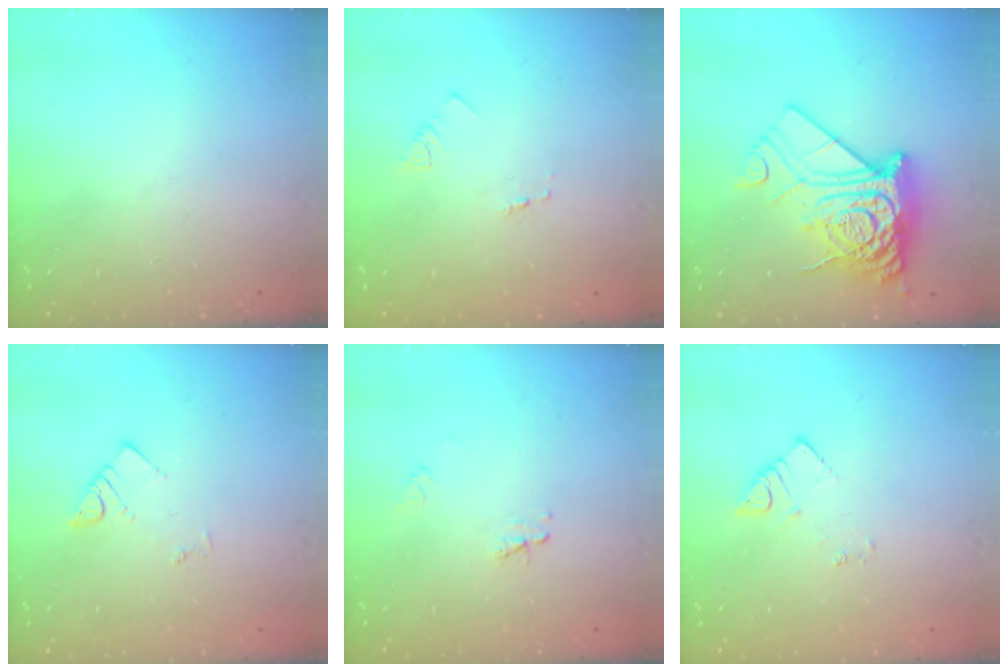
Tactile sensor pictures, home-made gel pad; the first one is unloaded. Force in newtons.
{"total": 1.3, "press": 1.2, "slide": 0.1}
{"total": 15.8, "press": 15.8, "slide": 1.6}
{"total": 3.7, "press": 3.6, "slide": 0.6}
{"total": 2.3, "press": 2.3, "slide": 0.3}
{"total": 2.7, "press": 2.7, "slide": 0.4}